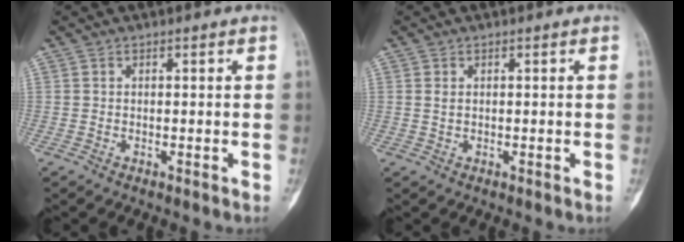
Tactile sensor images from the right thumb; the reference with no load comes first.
{"total": 0.9, "force": [0.2, 0.6, 0.6], "torque": [-0.012, 0.002, 0.006]}